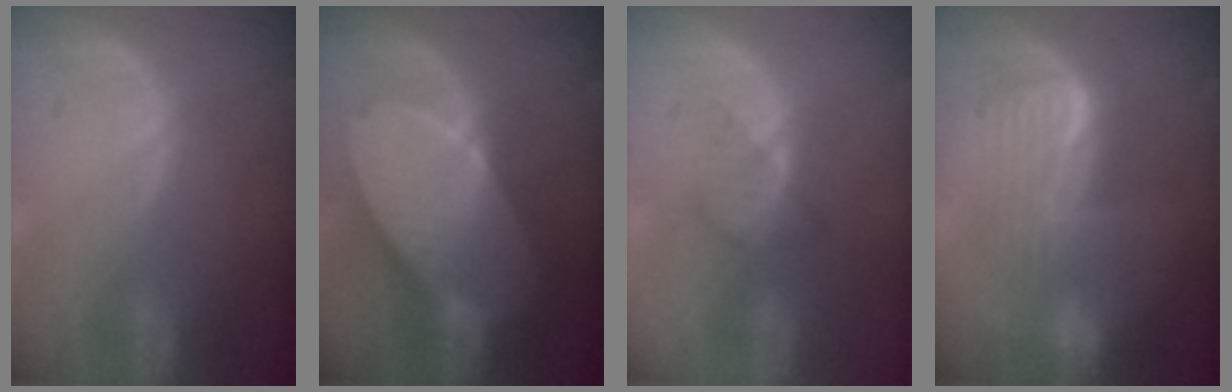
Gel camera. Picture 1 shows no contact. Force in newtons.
{"total": 10.9, "press": 10.9, "slide": 0.6}
{"total": 3.0, "press": 2.8, "slide": 1.1}
{"total": 7.3, "press": 7.3, "slide": 0.2}